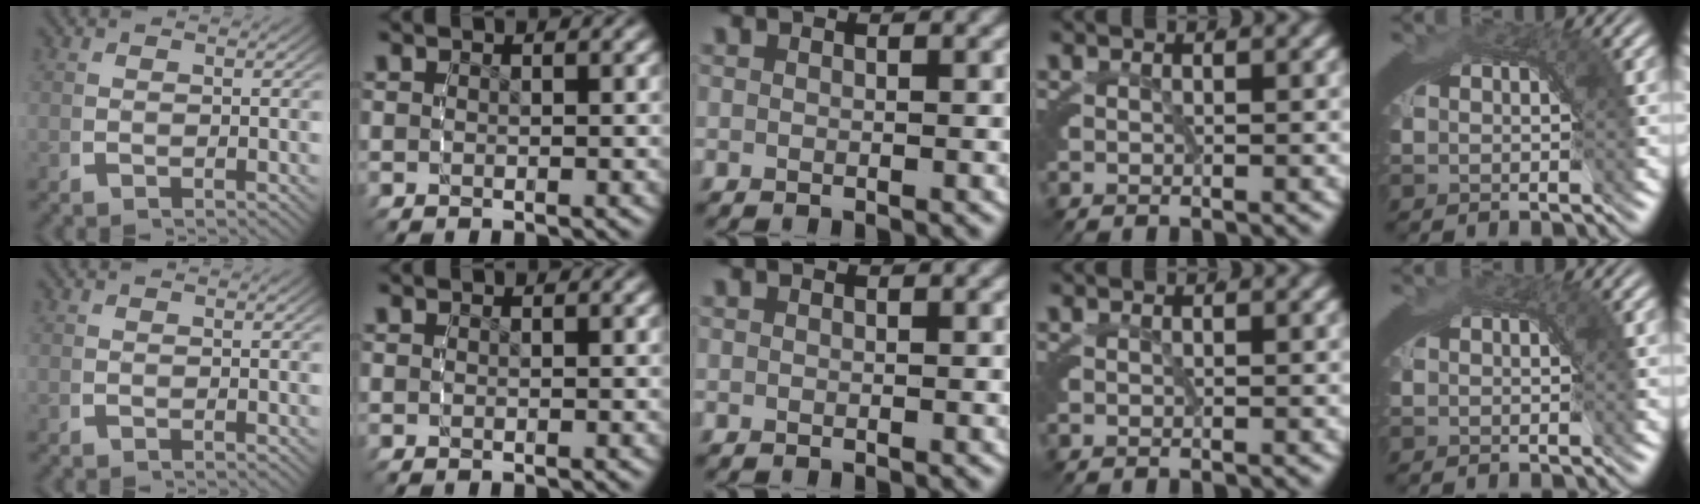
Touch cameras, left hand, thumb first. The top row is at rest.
{}